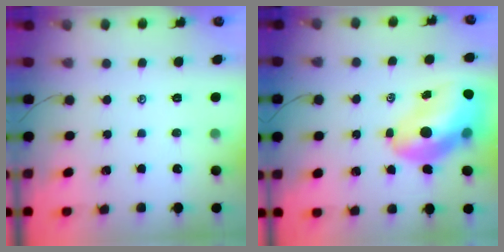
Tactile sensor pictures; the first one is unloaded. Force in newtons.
{"total": 15.6, "press": 14.9, "slide": 4.6}